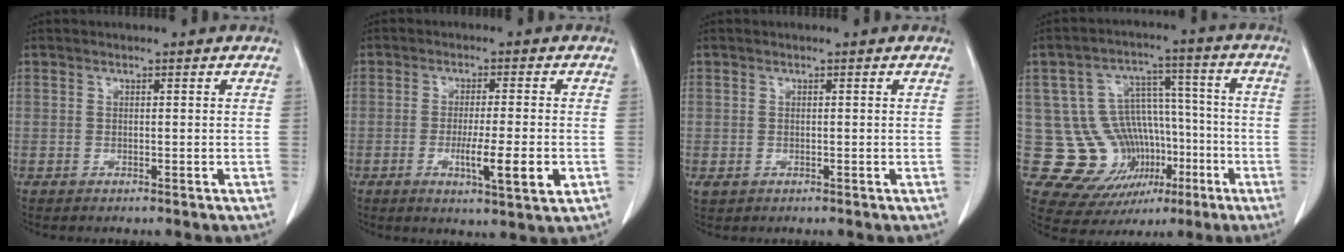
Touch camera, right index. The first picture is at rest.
{"total": 7.5, "force": [-2.1, 0.3, 7.2], "torque": [-0.114, -0.016, -0.032]}
{"total": 0.9, "force": [0.0, 0.9, 0.2], "torque": [0.001, 0.003, 0.001]}
{"total": 15.1, "force": [-3.5, 13.1, 6.5], "torque": [-0.113, 0.058, -0.030]}